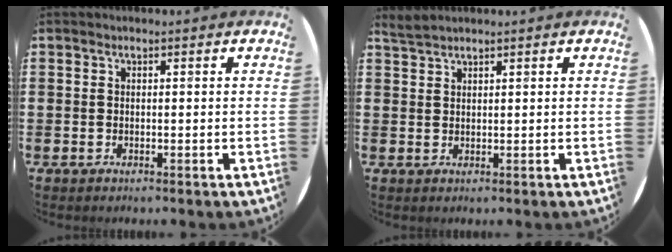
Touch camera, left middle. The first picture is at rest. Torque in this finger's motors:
{"motor_torque": [0.40, -0.32, 0.01, 0.00]}